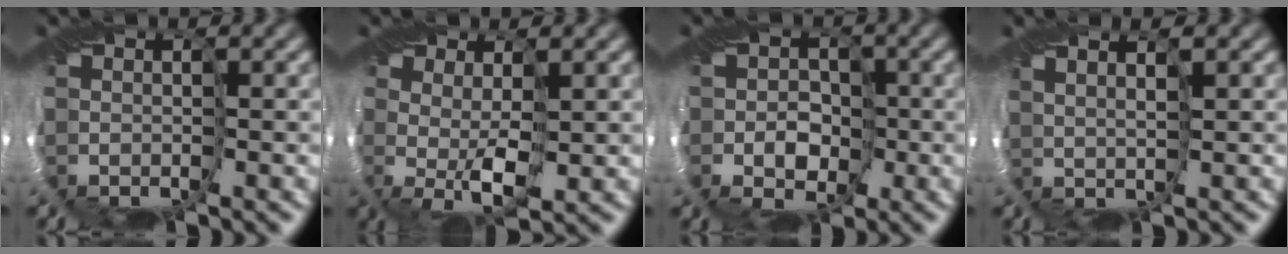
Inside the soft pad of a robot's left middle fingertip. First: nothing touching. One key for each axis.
{"total": 1.6, "fx": 0.7, "fy": -0.6, "fz": 1.3, "tx": -0.030, "ty": -0.004, "tz": 0.013}
{"total": 2.3, "fx": -1.2, "fy": 1.8, "fz": 0.8, "tx": 0.010, "ty": 0.004, "tz": -0.027}
{"total": 2.0, "fx": 1.3, "fy": -0.5, "fz": 1.5, "tx": -0.033, "ty": 0.003, "tz": 0.025}